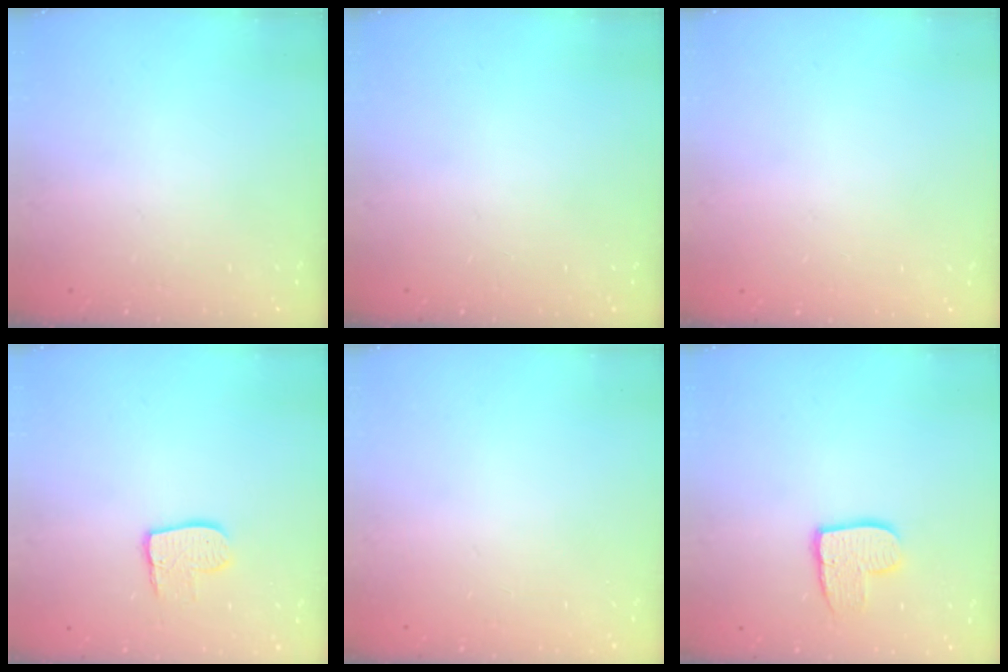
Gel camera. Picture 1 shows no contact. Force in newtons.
{"total": 0.0}
{"total": 0.0}
{"total": 8.7, "press": 8.6, "slide": 0.7}
{"total": 0.0}
{"total": 9.2, "press": 9.2, "slide": 0.6}